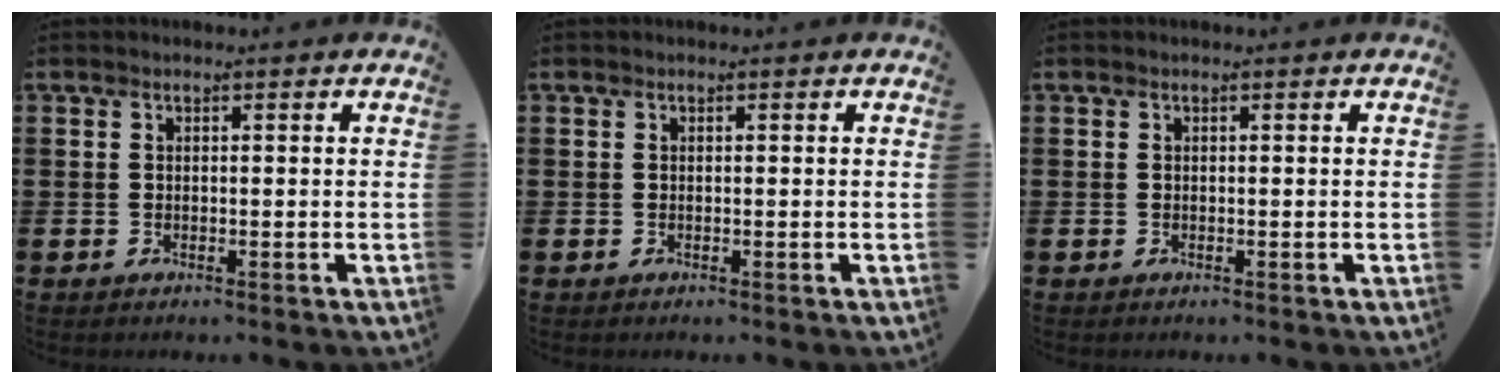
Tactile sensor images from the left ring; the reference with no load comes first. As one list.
[{"total": 0.0}, {"total": 0.0}]